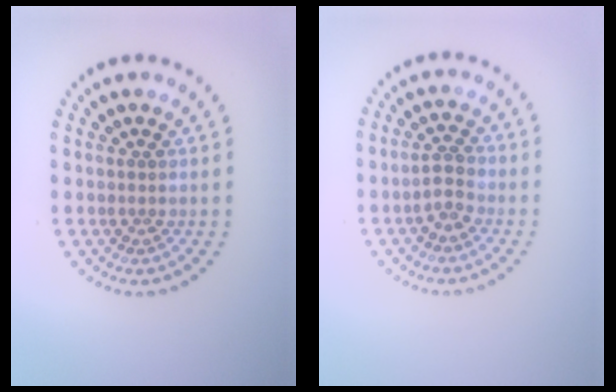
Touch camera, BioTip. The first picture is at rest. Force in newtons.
{"total": 2.1, "press": 2.0, "slide": 0.7}